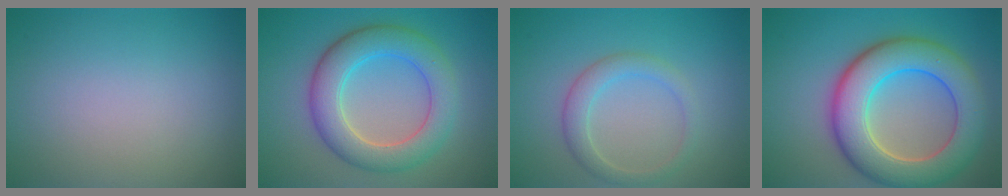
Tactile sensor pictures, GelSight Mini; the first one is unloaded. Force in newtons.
{"total": 6.5, "press": 6.5, "slide": 0.3}
{"total": 2.5, "press": 2.5, "slide": 0.0}
{"total": 9.3, "press": 9.3, "slide": 0.8}